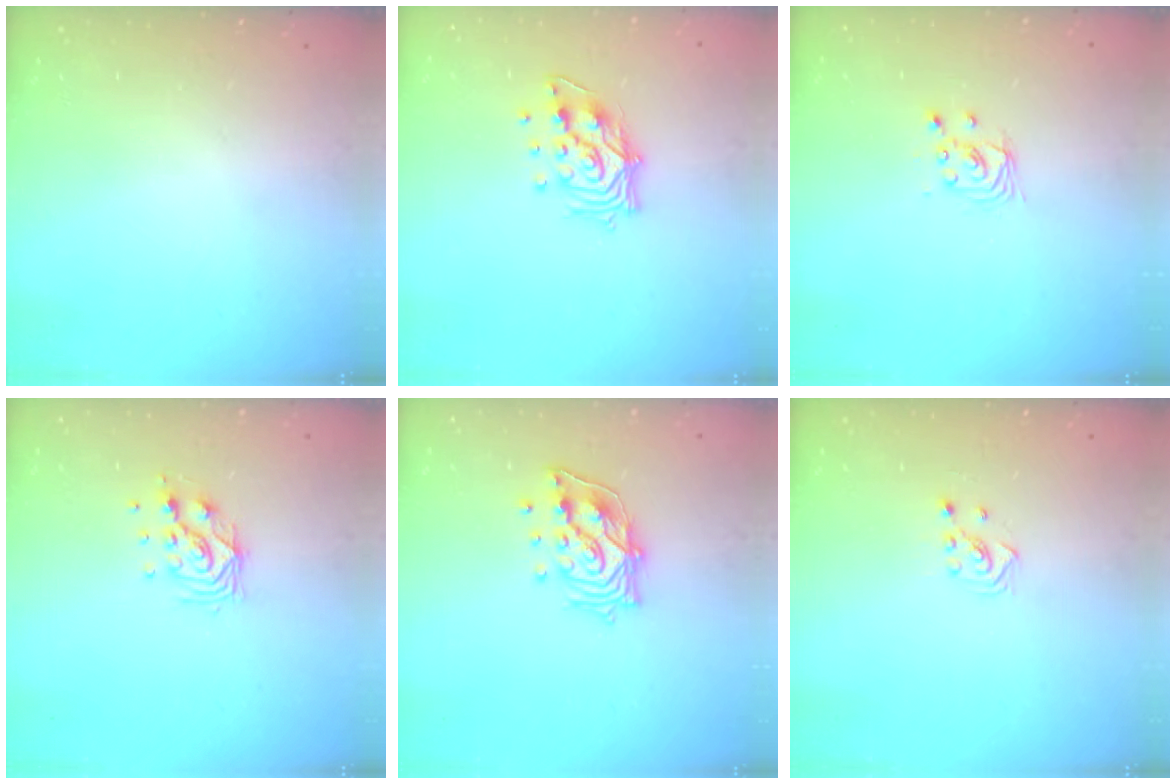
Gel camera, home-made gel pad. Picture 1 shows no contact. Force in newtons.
{"total": 12.4, "press": 12.4, "slide": 1.0}
{"total": 2.9, "press": 2.9, "slide": 0.2}
{"total": 9.2, "press": 9.2, "slide": 0.5}
{"total": 13.2, "press": 13.2, "slide": 1.3}
{"total": 2.5, "press": 2.4, "slide": 0.8}